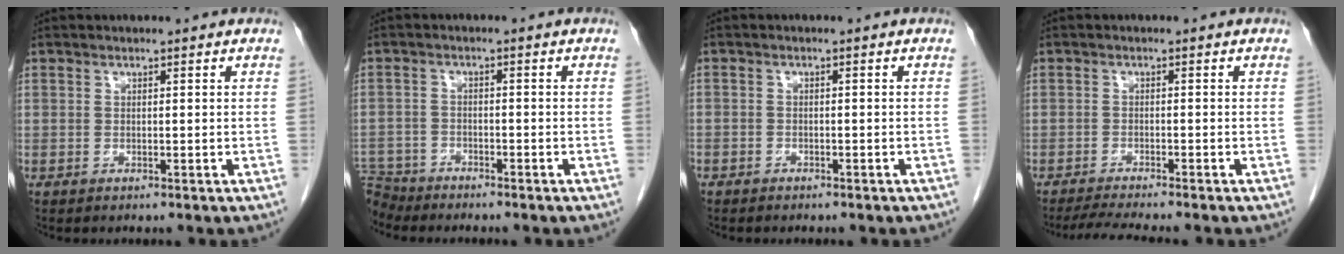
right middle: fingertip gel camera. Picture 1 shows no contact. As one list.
[{"total": 5.7, "force": [-5.5, 1.7, -0.1], "torque": [0.003, -0.004, -0.103]}, {"total": 1.9, "force": [-1.5, 1.1, 0.4], "torque": [-0.008, 0.003, -0.018]}, {"total": 5.4, "force": [-4.9, -0.5, 2.4], "torque": [-0.038, -0.016, -0.080]}]